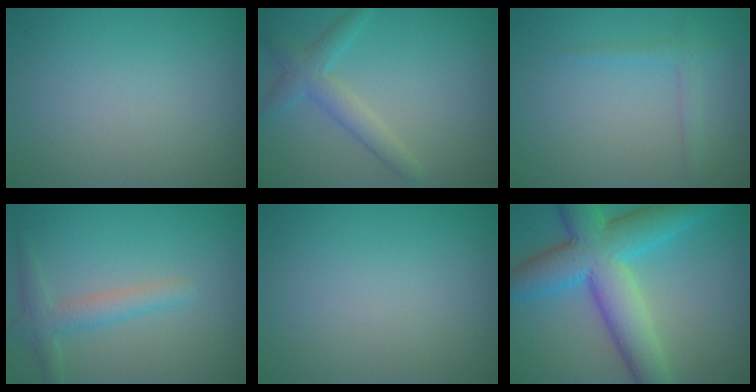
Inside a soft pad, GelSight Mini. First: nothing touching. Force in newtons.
{"total": 2.7, "press": 2.7, "slide": 0.1}
{"total": 1.4, "press": 1.4, "slide": 0.0}
{"total": 2.4, "press": 2.4, "slide": 0.1}
{"total": 0.0}
{"total": 9.5, "press": 9.5, "slide": 0.2}